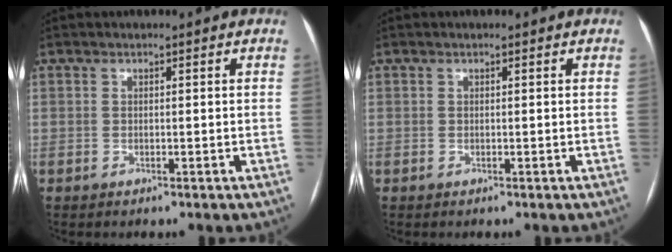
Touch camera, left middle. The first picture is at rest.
{"total": 0.0}